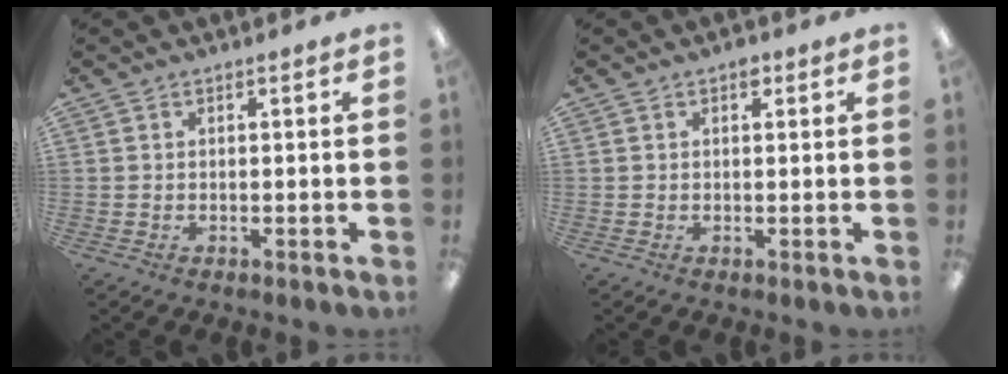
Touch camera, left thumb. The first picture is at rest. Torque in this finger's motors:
{"motor_torque": [0.22, 0.03, 0.34, -0.43, 0.00]}